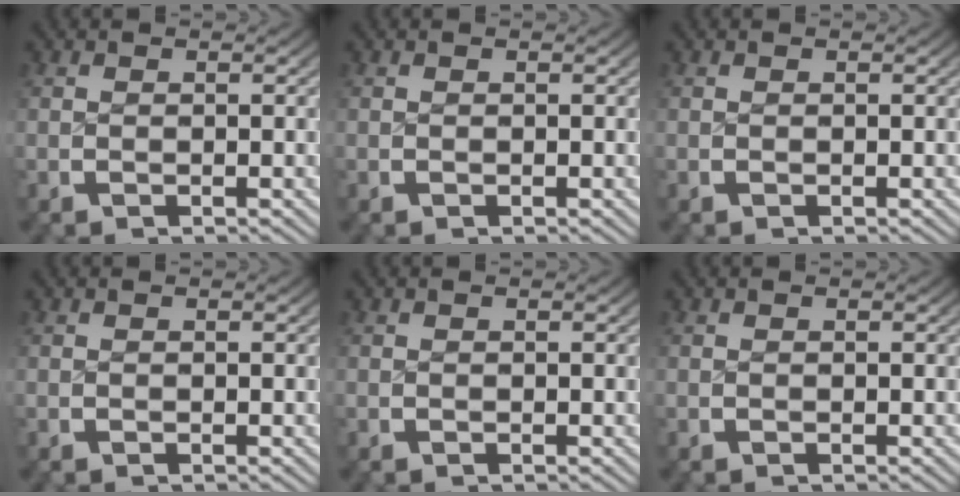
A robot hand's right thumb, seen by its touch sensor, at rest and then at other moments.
{"total": 0.0}
{"total": 0.0}
{"total": 0.0}
{"total": 0.0}
{"total": 0.0}